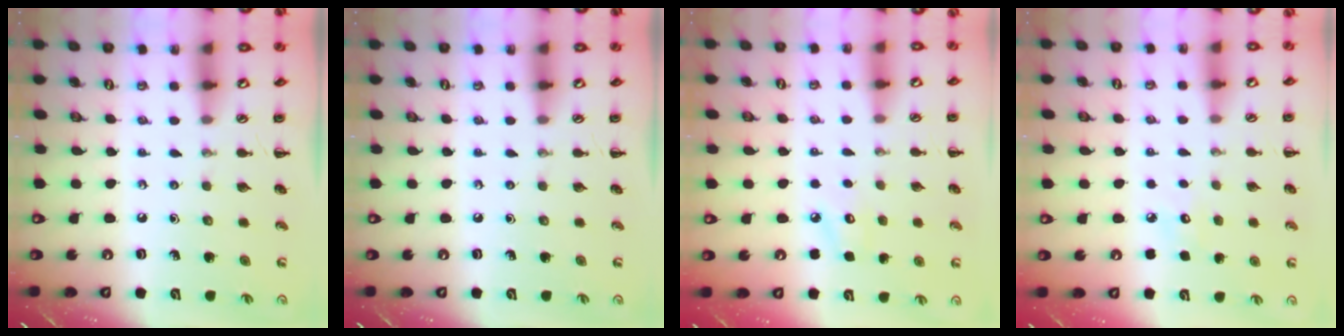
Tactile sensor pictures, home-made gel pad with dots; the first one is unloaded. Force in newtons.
{"total": 0.0}
{"total": 3.9, "press": 3.7, "slide": 1.0}
{"total": 4.7, "press": 4.5, "slide": 1.2}